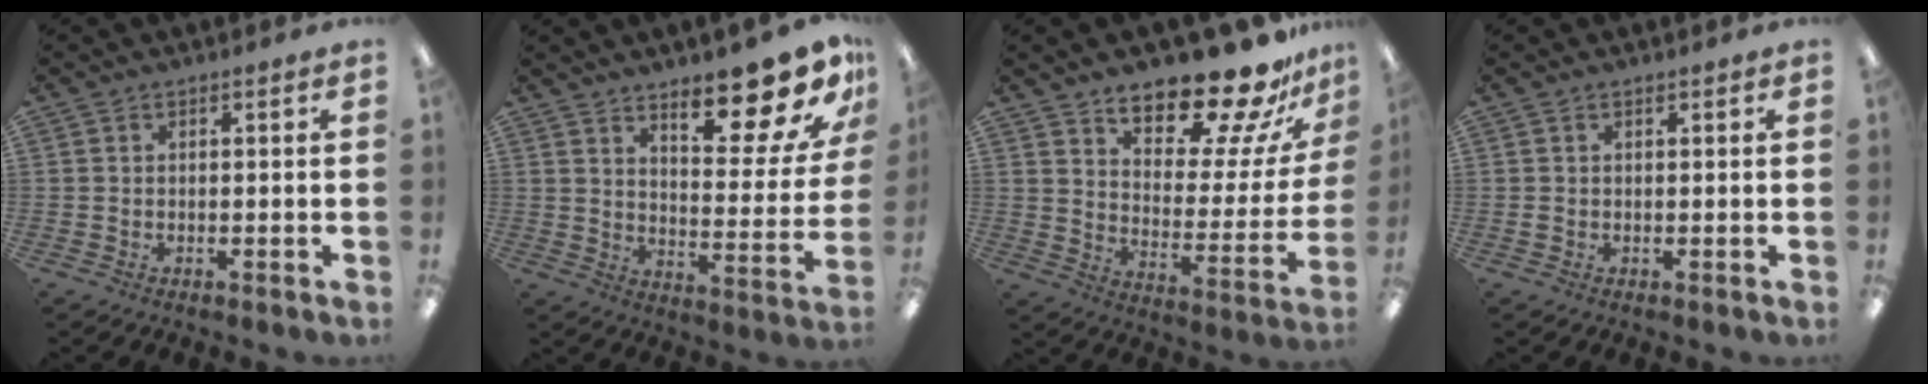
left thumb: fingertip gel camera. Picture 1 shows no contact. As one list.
[{"total": 16.6, "force": [12.8, 5.0, 9.4], "torque": [-0.117, -0.098, 0.206]}, {"total": 19.3, "force": [16.7, 4.9, 8.4], "torque": [-0.120, -0.133, 0.277]}, {"total": 0.6, "force": [0.2, 0.5, 0.3], "torque": [-0.007, 0.003, 0.003]}]